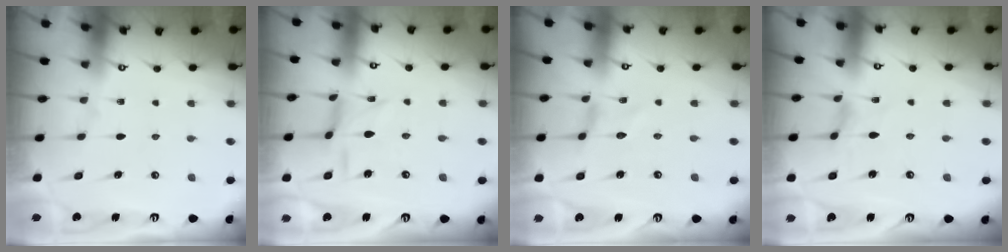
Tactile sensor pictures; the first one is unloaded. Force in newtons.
{"total": 3.6, "press": 3.5, "slide": 0.5}
{"total": 0.0}
{"total": 0.0}